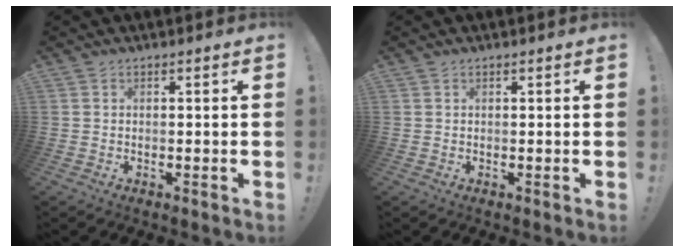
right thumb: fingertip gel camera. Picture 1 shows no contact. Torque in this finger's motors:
{"motor_torque": [0.00, 0.10, -0.11, 0.14, 0.03]}